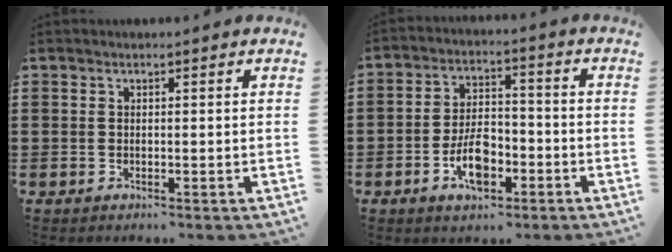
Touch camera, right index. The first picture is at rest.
{"total": 7.4, "force": [-3.1, 3.8, 5.6], "torque": [-0.119, 0.005, -0.059]}